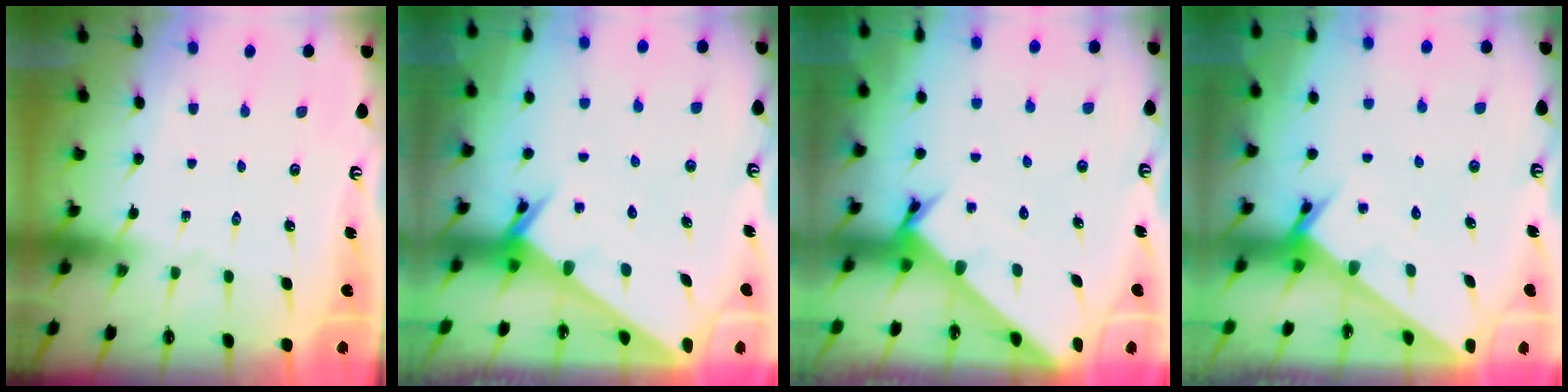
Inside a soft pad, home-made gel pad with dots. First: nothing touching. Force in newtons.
{"total": 2.0, "press": 2.0, "slide": 0.0}
{"total": 2.4, "press": 2.4, "slide": 0.1}
{"total": 2.4, "press": 2.4, "slide": 0.1}